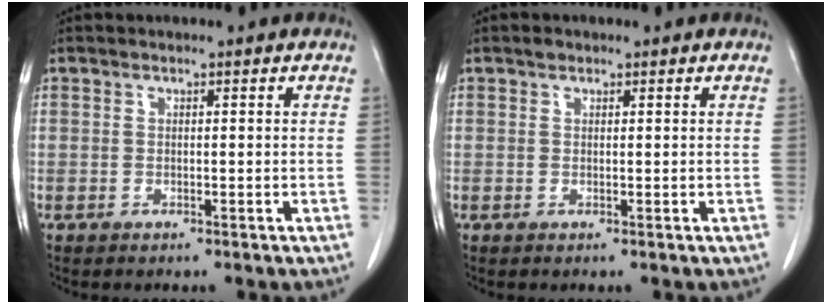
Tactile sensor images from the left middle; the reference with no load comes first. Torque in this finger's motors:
{"motor_torque": [0.05, -0.05, -0.02, 0.00]}